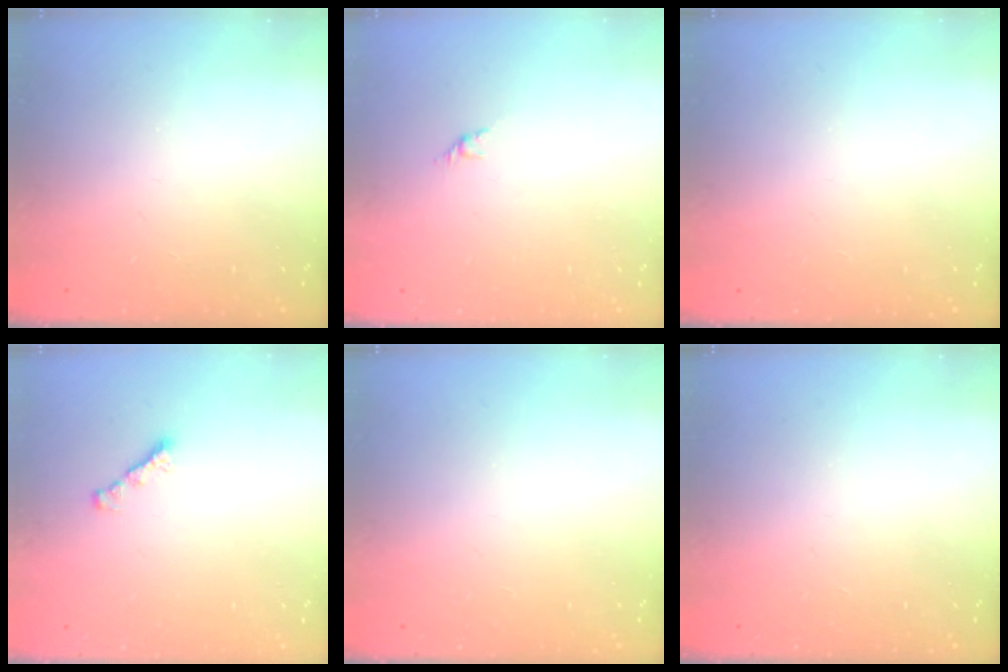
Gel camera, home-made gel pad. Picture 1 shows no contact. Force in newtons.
{"total": 1.6, "press": 1.5, "slide": 0.7}
{"total": 0.0}
{"total": 1.7, "press": 1.6, "slide": 0.5}
{"total": 0.0}
{"total": 0.0}